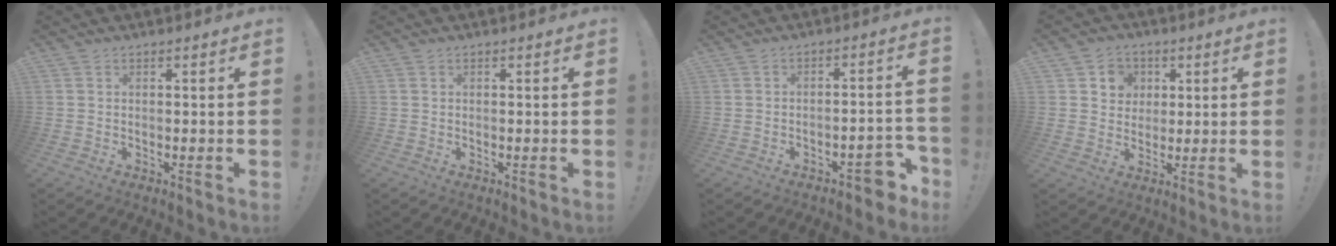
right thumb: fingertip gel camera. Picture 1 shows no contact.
{"total": 0.0}
{"total": 6.3, "force": [-4.0, 2.7, 4.1], "torque": [-0.041, 0.028, -0.065]}
{"total": 6.8, "force": [2.3, 6.3, 1.2], "torque": [-0.019, -0.013, 0.046]}